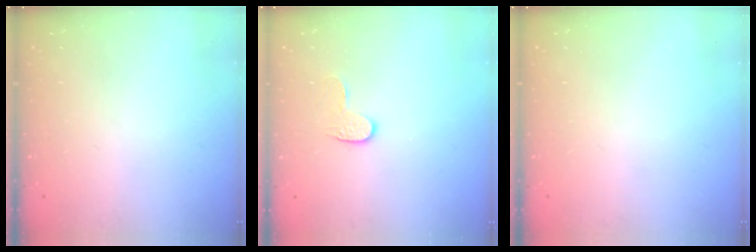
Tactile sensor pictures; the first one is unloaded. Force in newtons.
{"total": 5.8, "press": 5.8, "slide": 0.5}
{"total": 0.0}